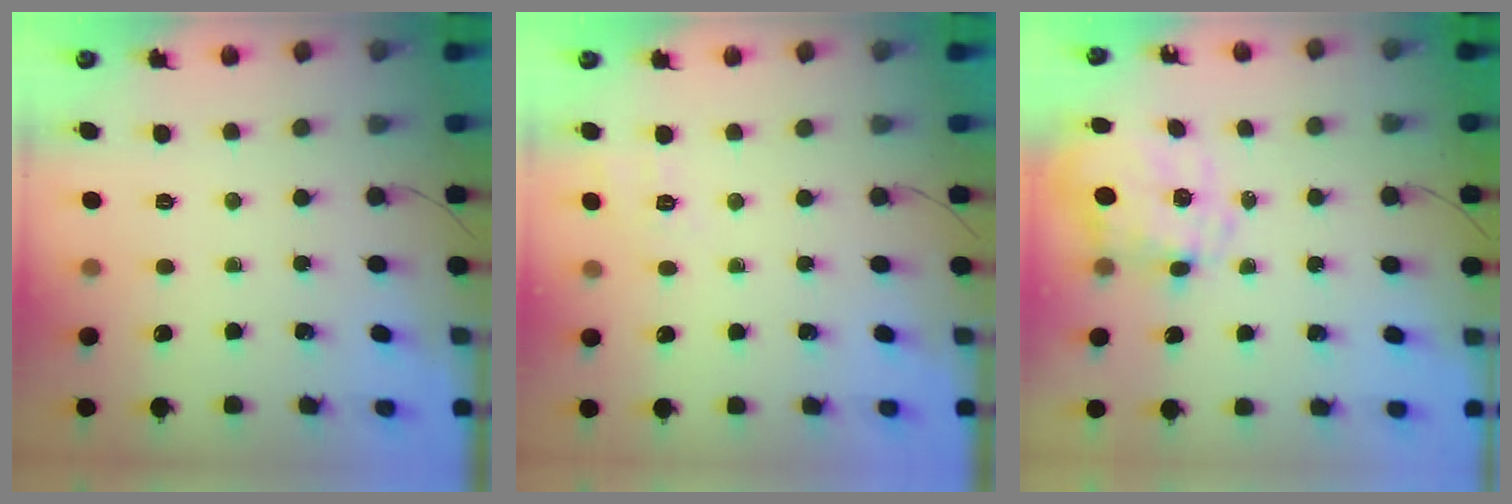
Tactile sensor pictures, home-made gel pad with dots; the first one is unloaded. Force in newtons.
{"total": 2.5, "press": 1.1, "slide": 2.2}
{"total": 9.1, "press": 9.0, "slide": 1.5}